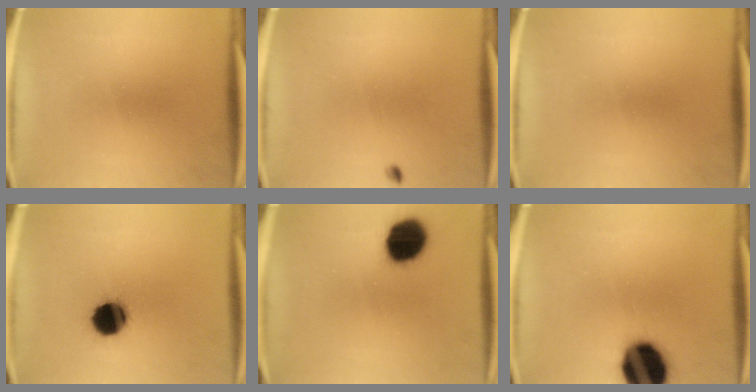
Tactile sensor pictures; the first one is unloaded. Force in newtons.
{"total": 0.6}
{"total": 0.0}
{"total": 11.2}
{"total": 13.8}
{"total": 18.6}